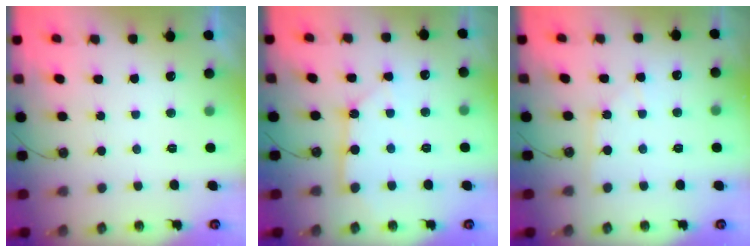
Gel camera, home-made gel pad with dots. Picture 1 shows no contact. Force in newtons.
{"total": 4.4, "press": 4.4, "slide": 0.4}
{"total": 2.5, "press": 2.5, "slide": 0.4}